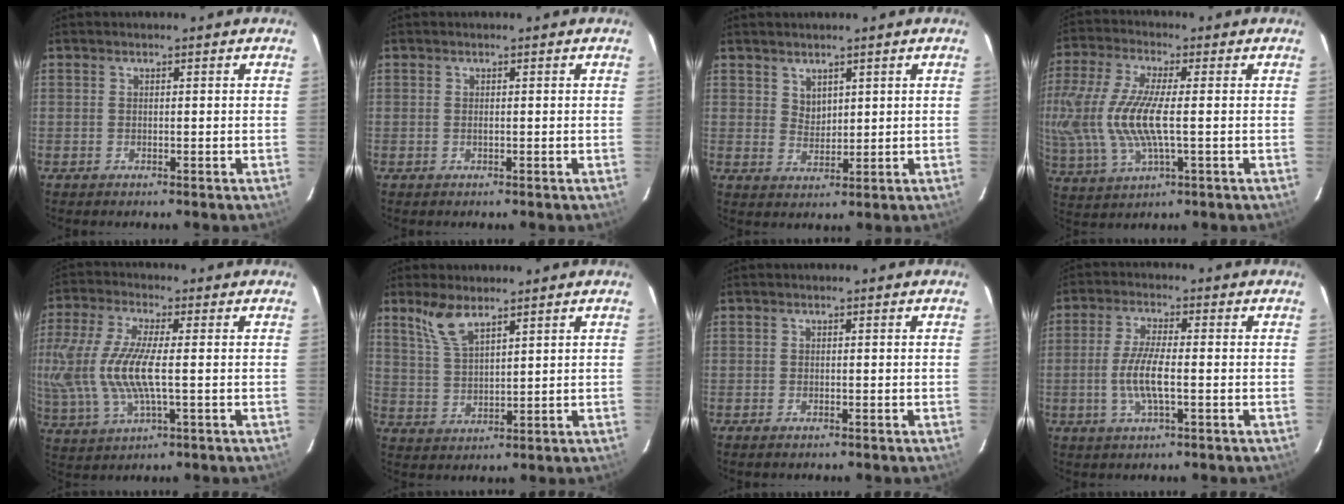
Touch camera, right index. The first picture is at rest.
{"total": 0.0}
{"total": 2.9, "force": [2.1, 1.8, 0.8], "torque": [-0.008, 0.002, 0.042]}
{"total": 16.1, "force": [-0.4, 5.3, 15.2], "torque": [-0.318, -0.007, -0.004]}
{"total": 15.0, "force": [-0.5, 4.7, 14.2], "torque": [-0.298, -0.007, -0.005]}
{"total": 6.3, "force": [4.6, 2.0, 3.8], "torque": [-0.080, 0.005, 0.102]}
{"total": 0.8, "force": [-0.6, 0.4, 0.5], "torque": [-0.008, -0.003, -0.012]}
{"total": 7.0, "force": [-1.4, 1.5, 6.7], "torque": [-0.135, -0.004, -0.030]}